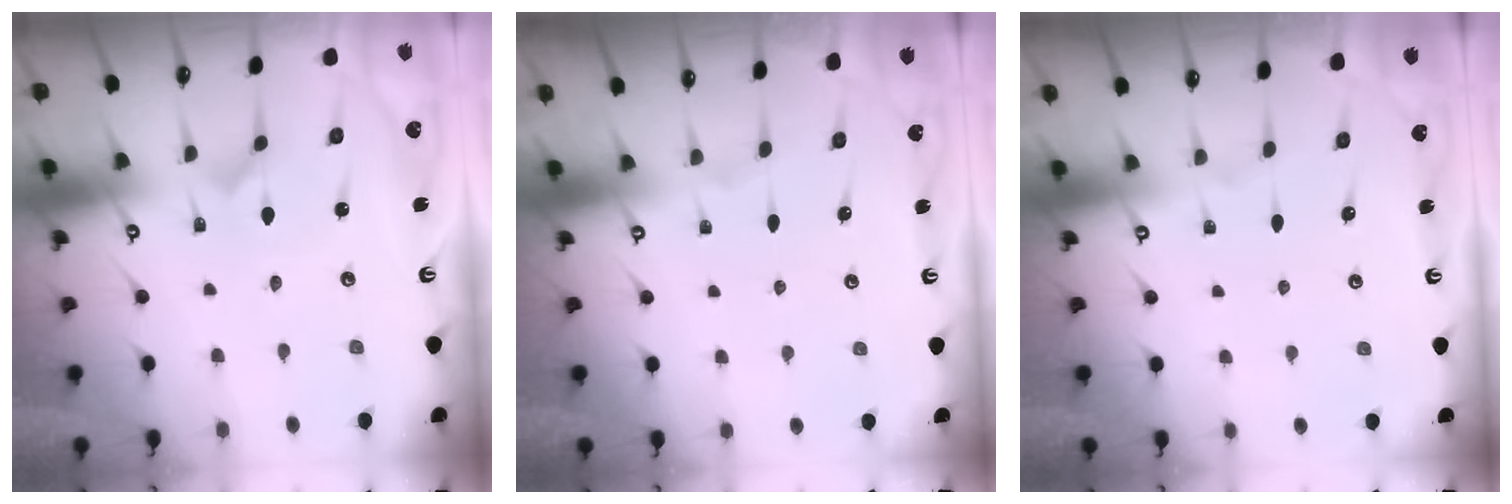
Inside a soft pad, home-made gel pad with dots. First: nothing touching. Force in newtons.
{"total": 0.0}
{"total": 0.0}